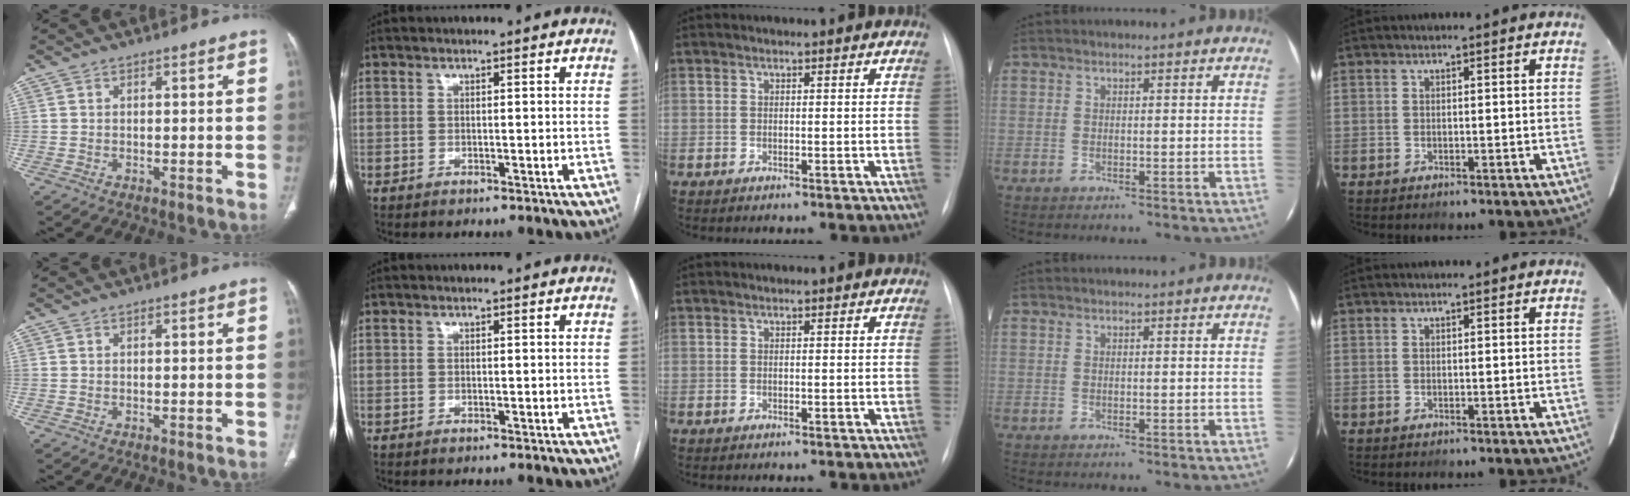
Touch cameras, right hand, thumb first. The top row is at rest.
{}